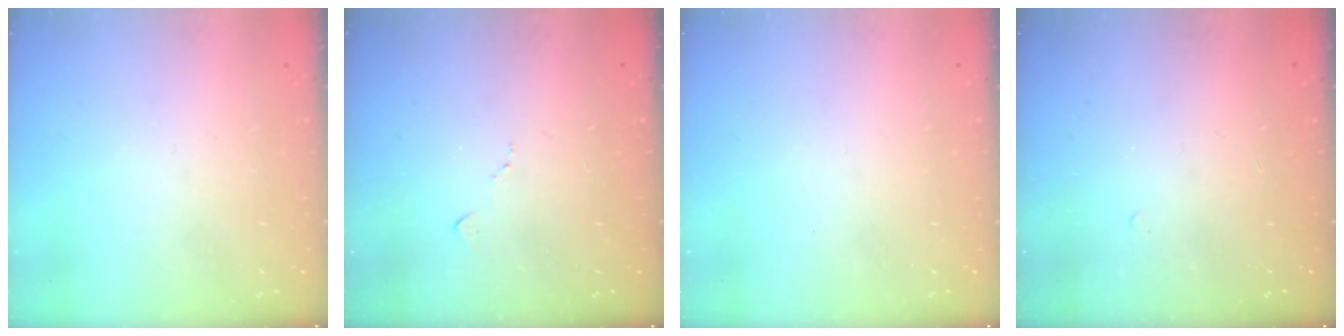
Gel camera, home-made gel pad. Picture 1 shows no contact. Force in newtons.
{"total": 6.2, "press": 6.1, "slide": 0.8}
{"total": 0.0}
{"total": 4.6, "press": 4.5, "slide": 0.6}